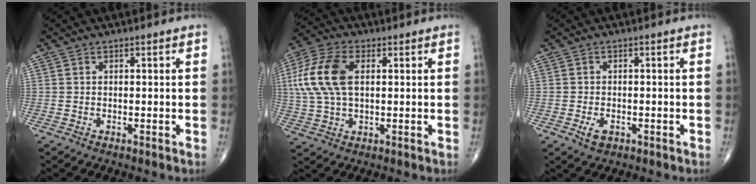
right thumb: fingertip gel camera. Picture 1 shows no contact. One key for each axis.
{"total": 12.8, "fx": 2.3, "fy": 7.1, "fz": 10.5, "tx": -0.238, "ty": 0.014, "tz": 0.042}
{"total": 2.8, "fx": -1.1, "fy": 1.7, "fz": 1.8, "tx": -0.030, "ty": 0.000, "tz": -0.015}